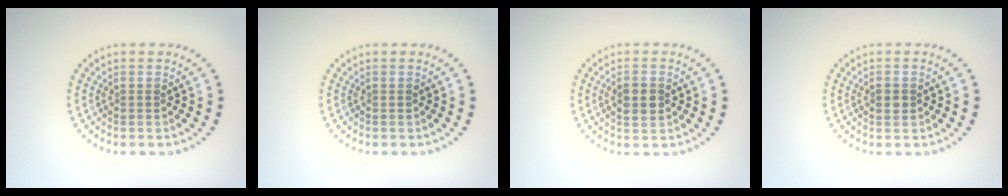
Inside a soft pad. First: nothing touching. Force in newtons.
{"total": 0.0}
{"total": 2.2, "press": 2.1, "slide": 0.2}
{"total": 1.5, "press": 1.5, "slide": 0.1}